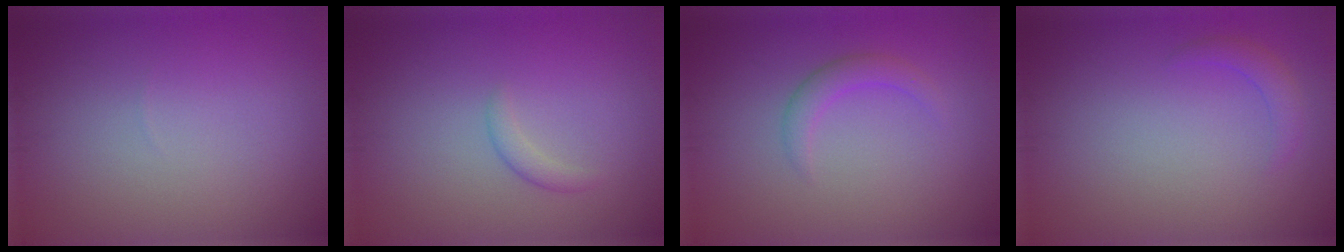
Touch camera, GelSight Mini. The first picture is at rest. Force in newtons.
{"total": 1.1, "press": 1.1, "slide": 0.0}
{"total": 1.8, "press": 1.8, "slide": 0.1}
{"total": 1.4, "press": 1.4, "slide": 0.0}